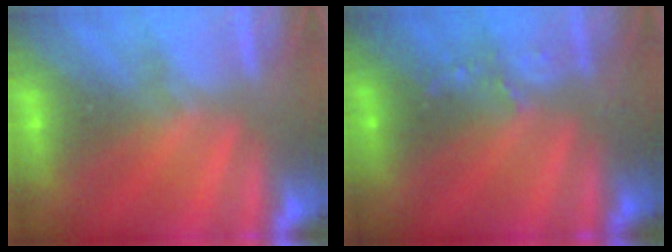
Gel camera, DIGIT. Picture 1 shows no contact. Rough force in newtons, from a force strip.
{"total": 2.5}